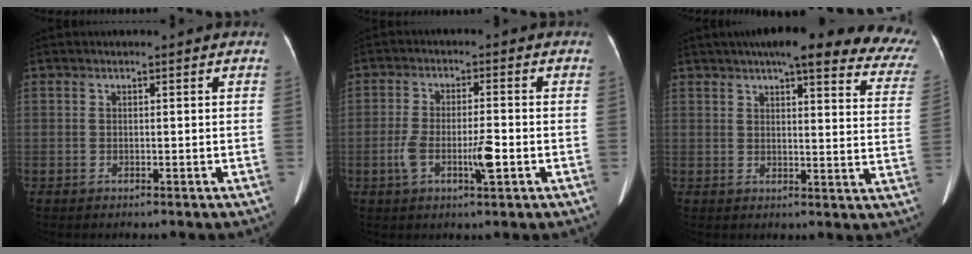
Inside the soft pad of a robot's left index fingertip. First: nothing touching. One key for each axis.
{"total": 6.4, "fx": -1.9, "fy": 1.4, "fz": 6.0, "tx": -0.119, "ty": 0.002, "tz": -0.032}
{"total": 23.9, "fx": 19.9, "fy": 4.1, "fz": 12.5, "tx": -0.147, "ty": -0.015, "tz": 0.213}